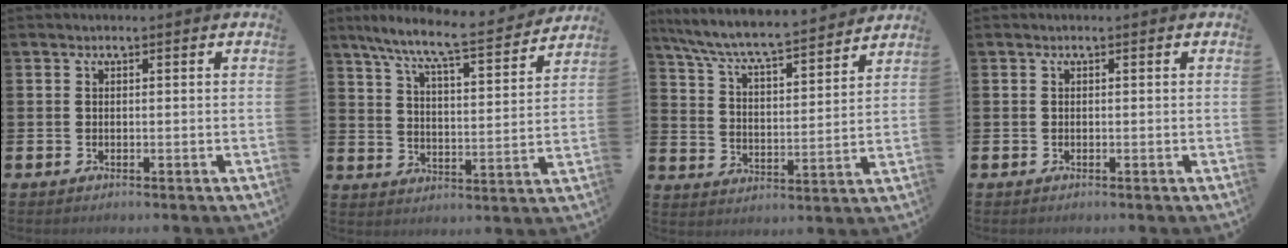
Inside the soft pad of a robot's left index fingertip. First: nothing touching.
{"total": 8.7, "force": [7.8, 0.5, 3.9], "torque": [-0.098, -0.053, 0.130]}
{"total": 7.6, "force": [7.2, 0.5, 2.3], "torque": [-0.078, -0.060, 0.123]}
{"total": 0.0}